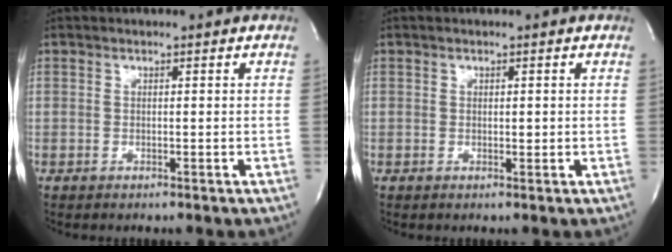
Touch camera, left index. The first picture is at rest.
{"total": 0.8, "force": [-0.1, 0.5, 0.6], "torque": [-0.009, -0.004, -0.003]}